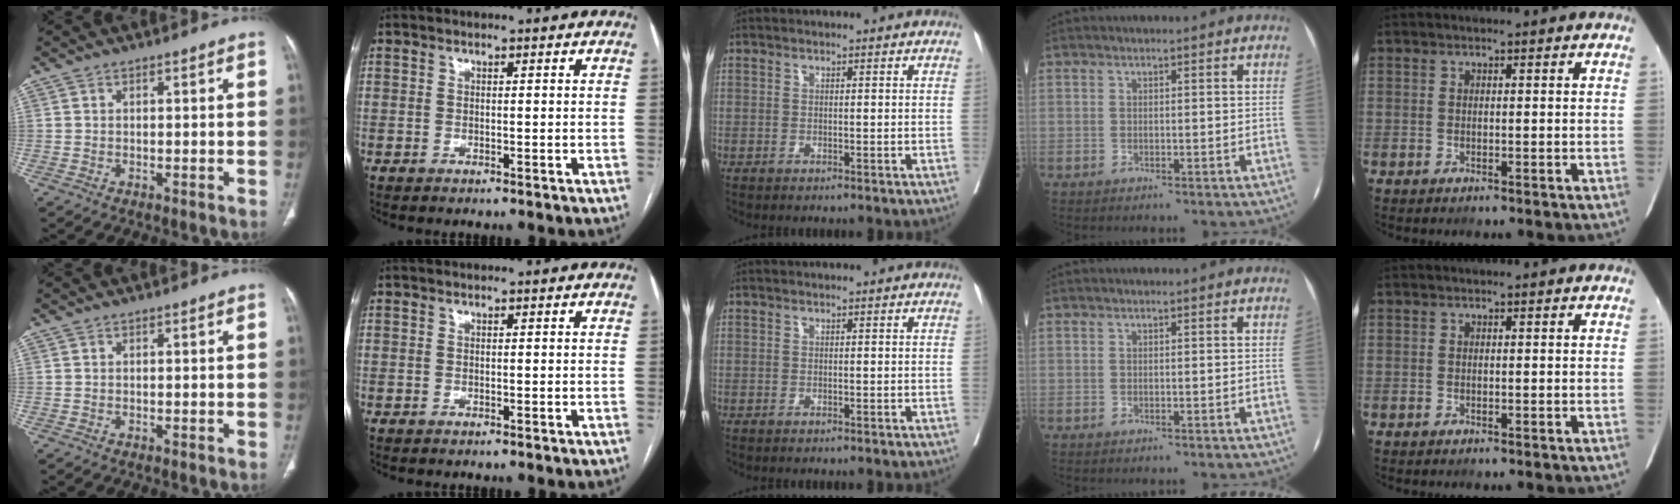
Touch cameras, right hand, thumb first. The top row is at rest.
{}